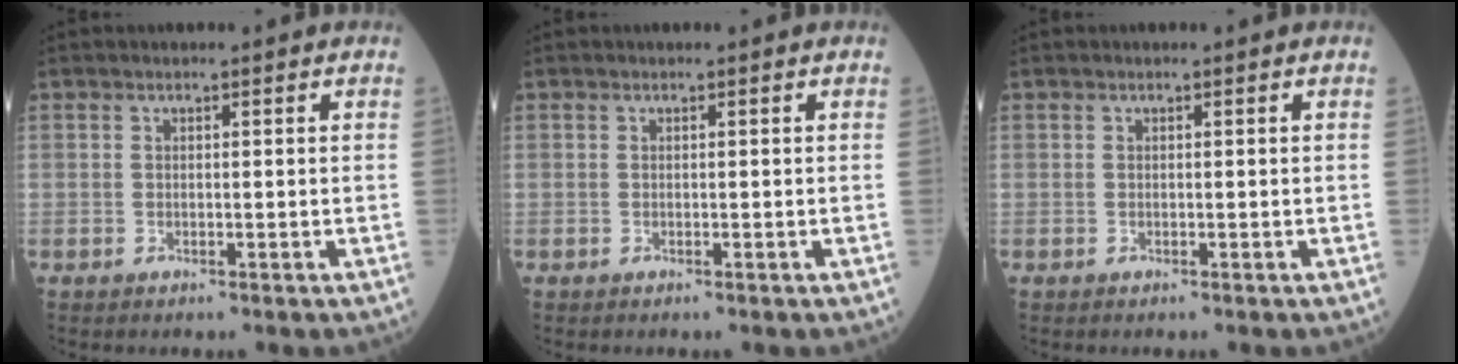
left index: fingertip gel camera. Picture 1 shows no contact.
{"total": 0.0}
{"total": 0.0}